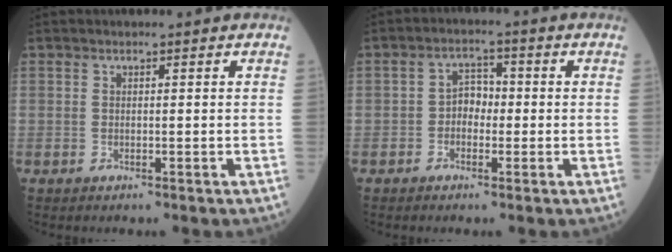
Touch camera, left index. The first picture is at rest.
{"total": 3.4, "force": [-1.2, 2.3, 2.2], "torque": [-0.027, 0.011, -0.031]}